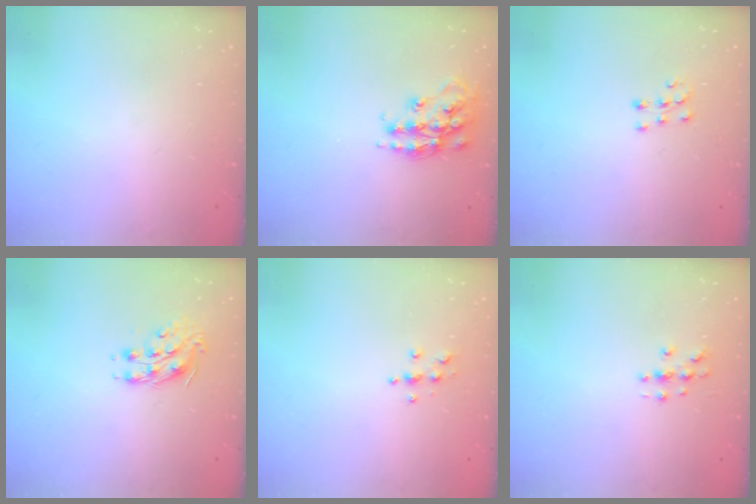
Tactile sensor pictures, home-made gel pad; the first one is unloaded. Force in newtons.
{"total": 15.1, "press": 15.0, "slide": 1.0}
{"total": 7.6, "press": 7.6, "slide": 0.5}
{"total": 9.3, "press": 9.3, "slide": 0.2}
{"total": 3.9, "press": 3.9, "slide": 0.5}
{"total": 2.8, "press": 2.8, "slide": 0.3}